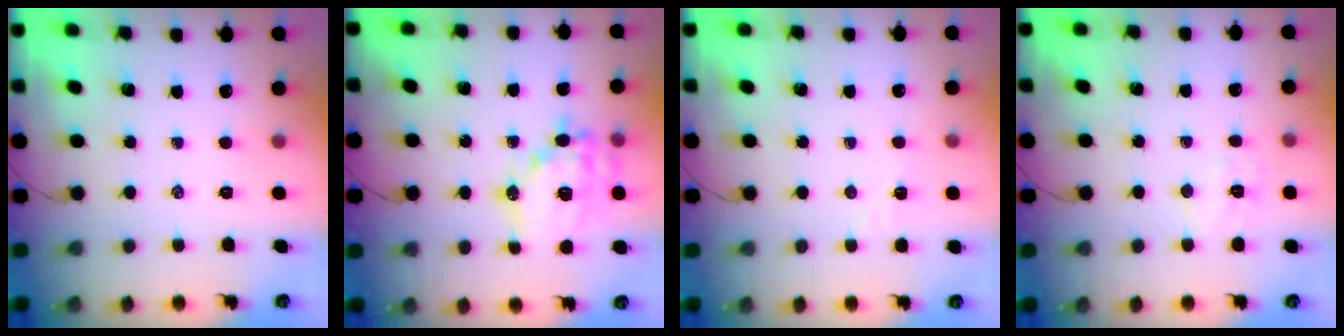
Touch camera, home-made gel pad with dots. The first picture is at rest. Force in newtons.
{"total": 15.9, "press": 15.6, "slide": 3.0}
{"total": 2.9, "press": 2.8, "slide": 0.6}
{"total": 5.4, "press": 5.3, "slide": 1.0}